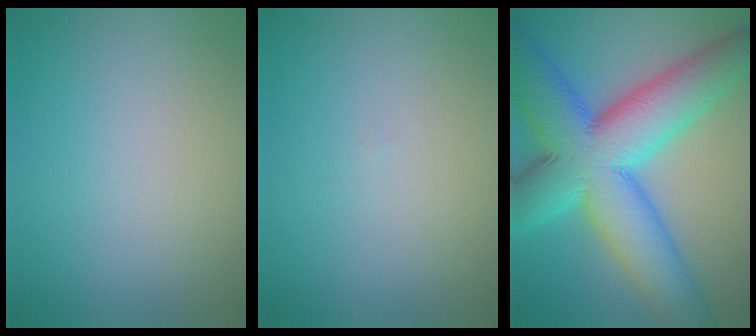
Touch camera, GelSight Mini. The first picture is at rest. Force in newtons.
{"total": 0.0}
{"total": 13.8, "press": 13.8, "slide": 0.2}